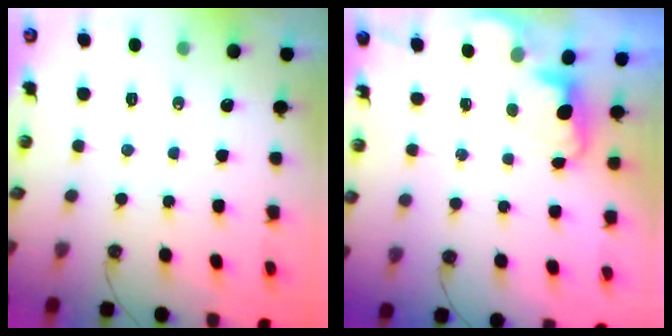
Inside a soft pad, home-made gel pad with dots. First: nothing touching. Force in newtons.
{"total": 3.0, "press": 3.0, "slide": 0.7}